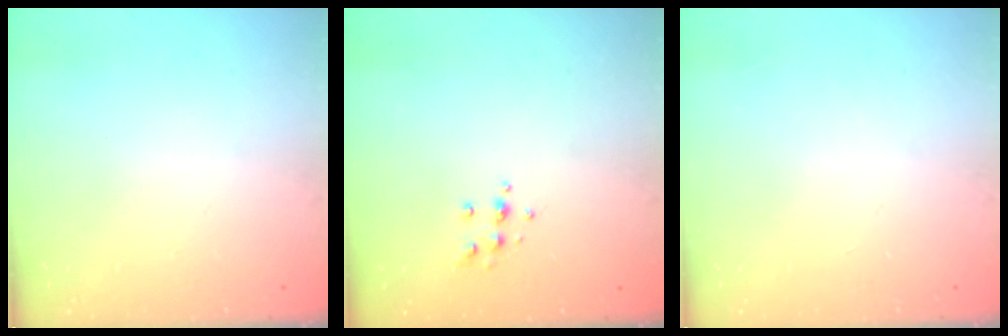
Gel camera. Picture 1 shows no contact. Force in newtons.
{"total": 6.2, "press": 6.1, "slide": 0.7}
{"total": 0.0}